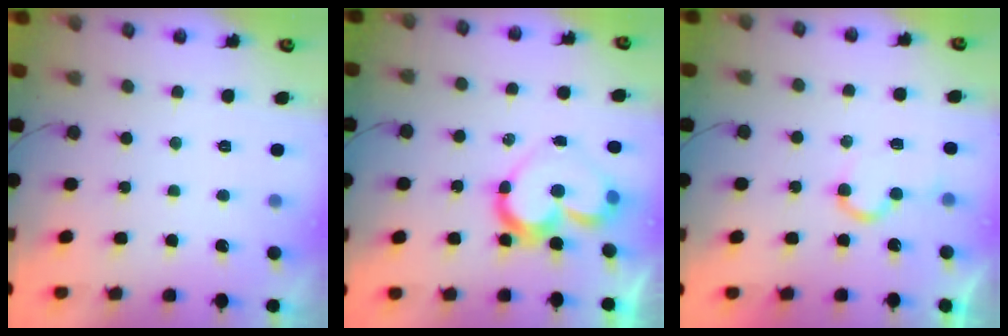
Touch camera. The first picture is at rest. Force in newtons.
{"total": 11.6, "press": 11.5, "slide": 1.2}
{"total": 6.6, "press": 6.6, "slide": 0.7}